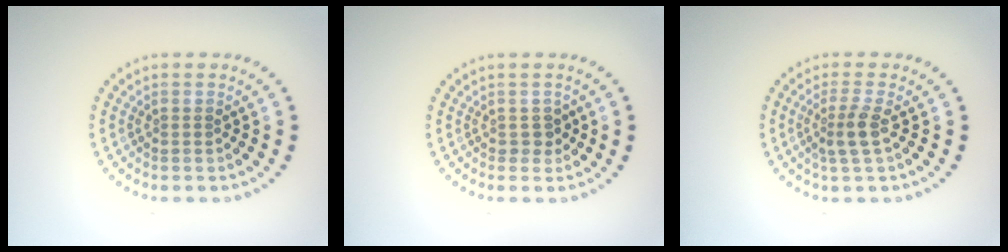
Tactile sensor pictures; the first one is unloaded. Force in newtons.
{"total": 1.1, "press": 1.0, "slide": 0.5}
{"total": 2.1, "press": 1.8, "slide": 1.2}